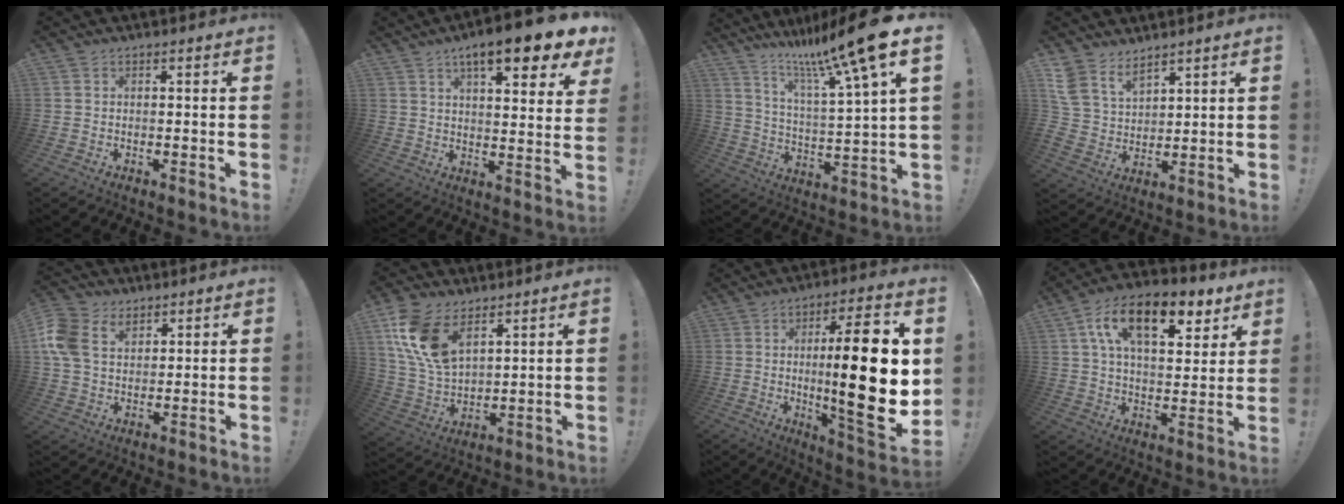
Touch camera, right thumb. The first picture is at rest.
{"total": 12.4, "force": [7.7, 2.1, 9.4], "torque": [-0.135, -0.049, 0.116]}
{"total": 15.4, "force": [11.1, 0.4, 10.8], "torque": [-0.181, -0.086, 0.167]}
{"total": 9.4, "force": [7.0, 5.4, 3.3], "torque": [-0.074, -0.043, 0.141]}
{"total": 12.2, "force": [5.0, 8.7, 7.0], "torque": [-0.155, -0.012, 0.098]}
{"total": 15.2, "force": [8.1, 8.8, 9.5], "torque": [-0.201, -0.037, 0.155]}
{"total": 24.6, "force": [1.2, 5.2, 24.0], "torque": [-0.378, -0.020, 0.014]}
{"total": 17.9, "force": [9.0, 8.5, 13.0], "torque": [-0.207, -0.031, 0.152]}